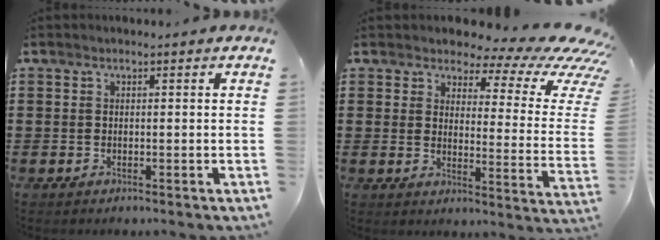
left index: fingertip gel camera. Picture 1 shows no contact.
{"total": 6.5, "force": [4.9, 2.3, 3.6], "torque": [-0.070, -0.037, 0.081]}